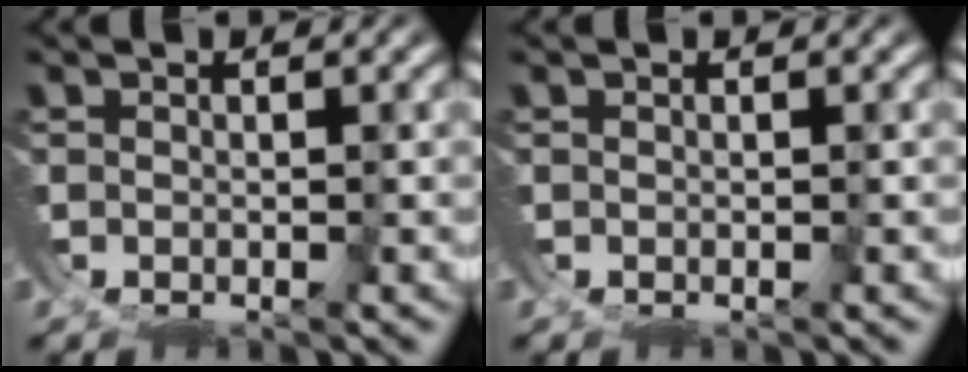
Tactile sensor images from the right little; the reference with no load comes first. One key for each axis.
{"total": 0.0}